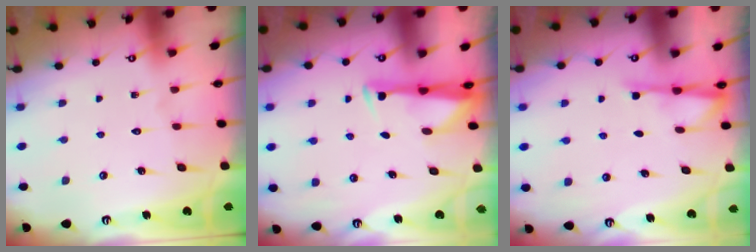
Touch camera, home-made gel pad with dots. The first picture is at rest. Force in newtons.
{"total": 3.3, "press": 3.2, "slide": 0.9}
{"total": 3.6, "press": 3.6, "slide": 0.4}